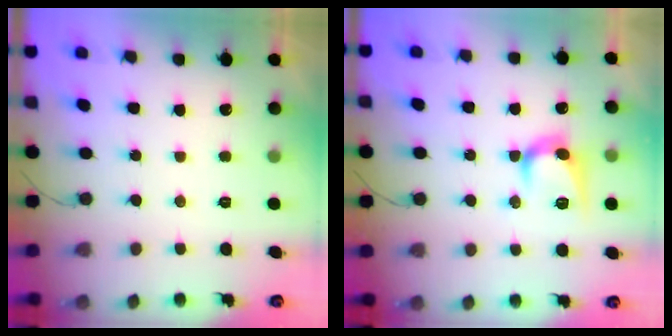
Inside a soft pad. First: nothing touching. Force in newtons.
{"total": 10.3, "press": 10.3, "slide": 0.7}